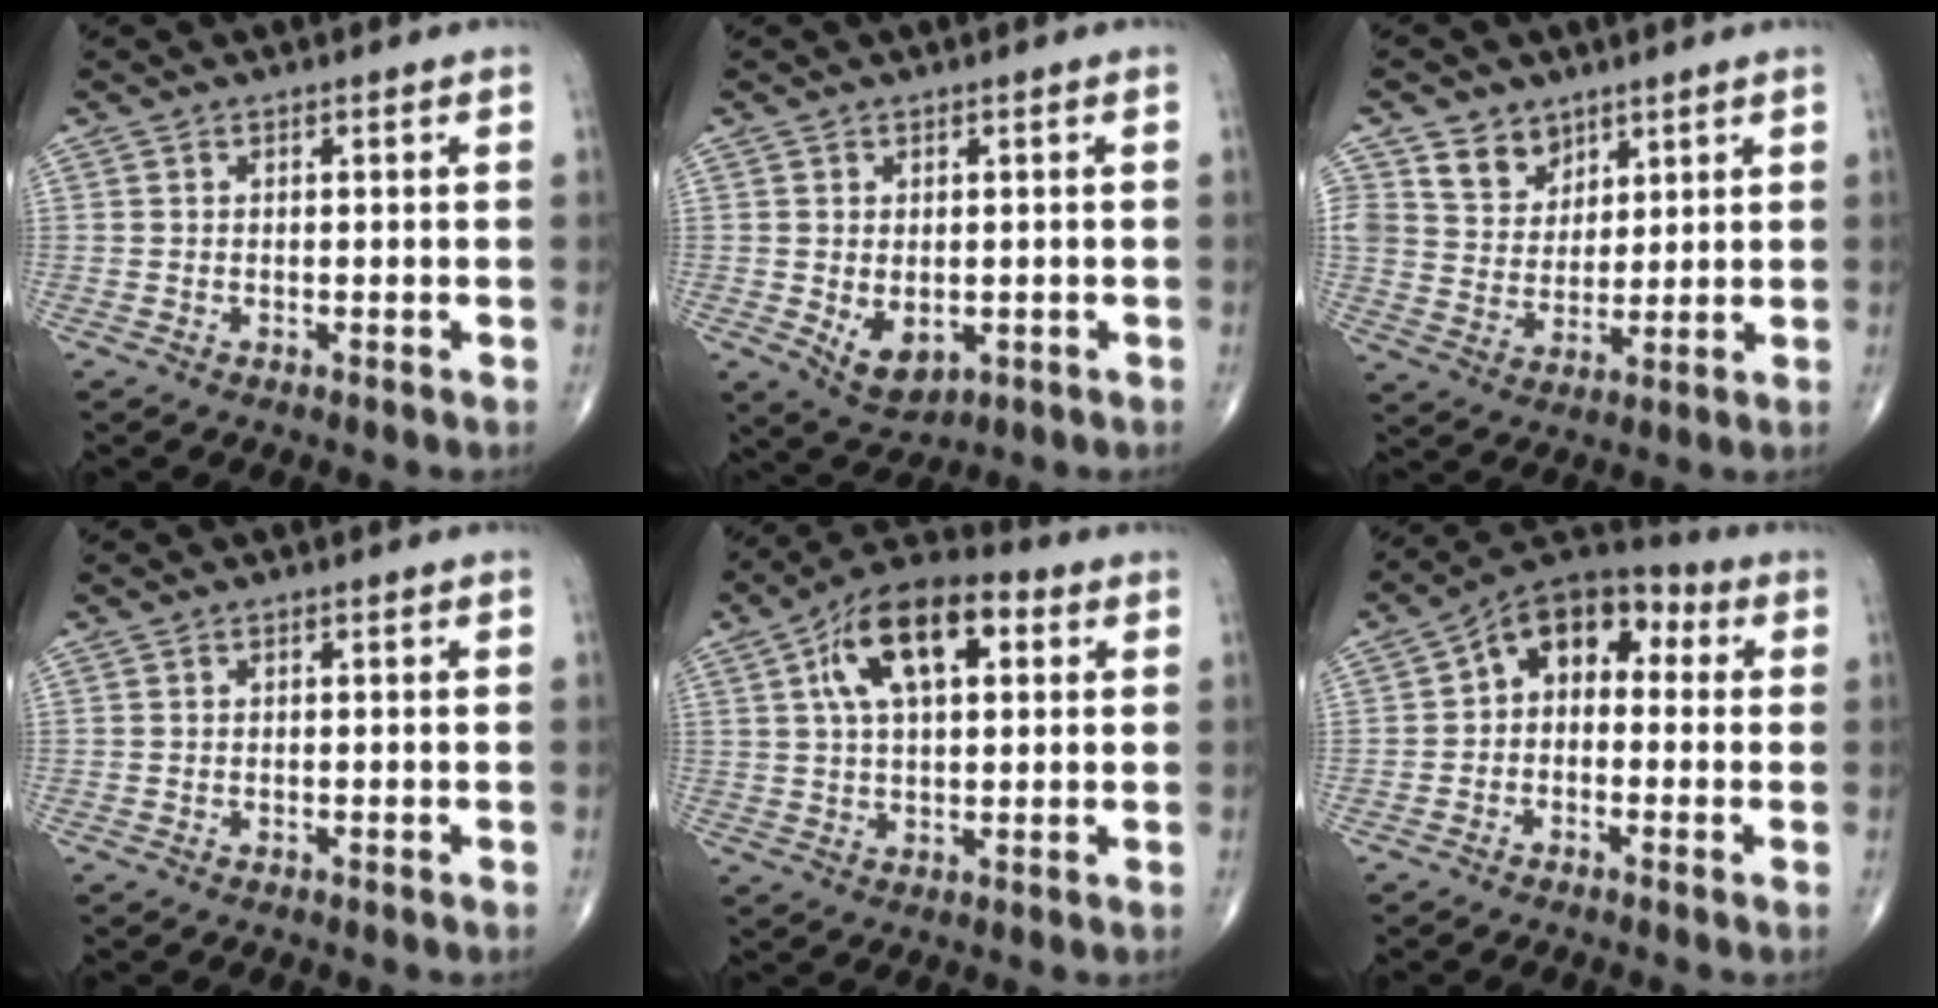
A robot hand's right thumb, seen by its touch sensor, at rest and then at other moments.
{"total": 5.7, "force": [-0.9, 3.7, 4.3], "torque": [-0.055, -0.012, 0.000]}
{"total": 7.9, "force": [4.9, 5.8, 2.0], "torque": [-0.004, -0.035, 0.097]}
{"total": 0.0}
{"total": 15.2, "force": [4.8, 7.6, 12.3], "torque": [-0.196, 0.018, 0.073]}
{"total": 10.6, "force": [1.0, 7.2, 7.7], "torque": [-0.080, 0.038, -0.006]}